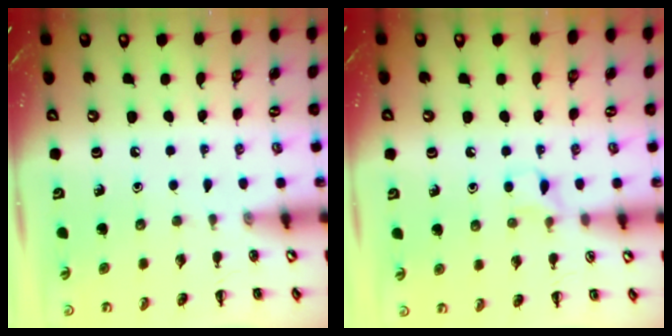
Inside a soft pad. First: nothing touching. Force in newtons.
{"total": 5.6, "press": 5.3, "slide": 1.8}